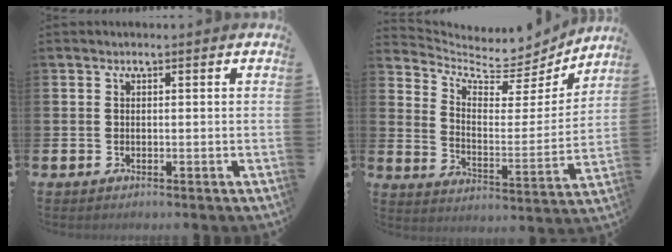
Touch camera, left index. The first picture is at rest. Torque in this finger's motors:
{"motor_torque": [-0.26, -0.18, 0.00, -0.01]}